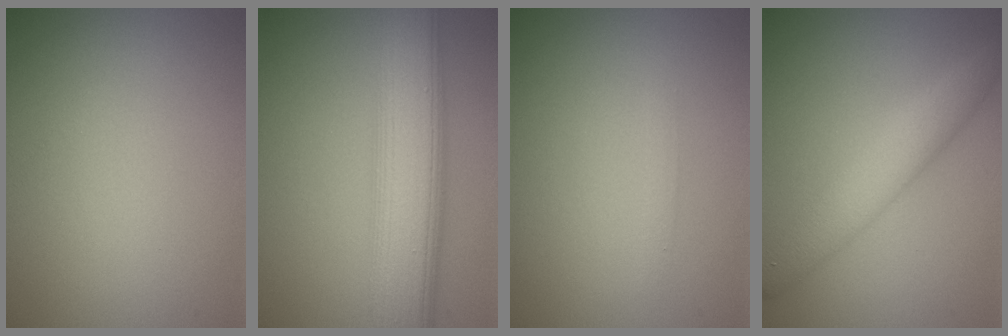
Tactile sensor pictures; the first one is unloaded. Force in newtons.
{"total": 8.7, "press": 8.7, "slide": 0.1}
{"total": 0.6, "press": 0.6, "slide": 0.0}
{"total": 4.1, "press": 4.1, "slide": 0.1}